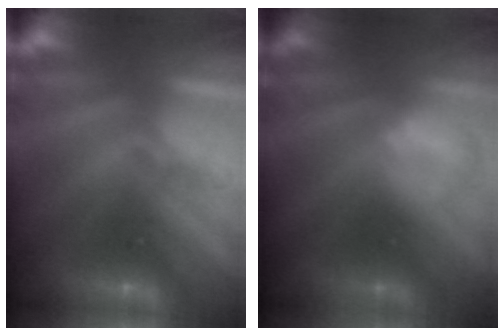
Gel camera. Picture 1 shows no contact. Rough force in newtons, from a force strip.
{"total": 2.4}